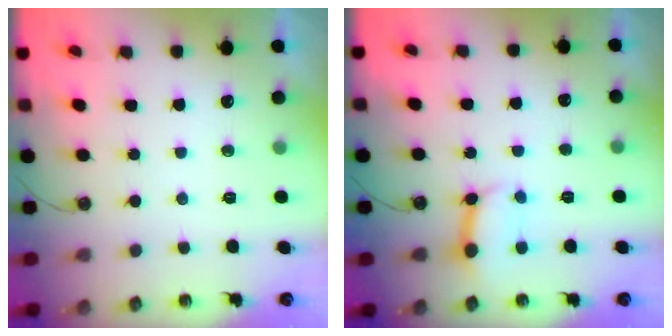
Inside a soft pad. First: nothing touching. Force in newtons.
{"total": 9.6, "press": 9.6, "slide": 0.8}